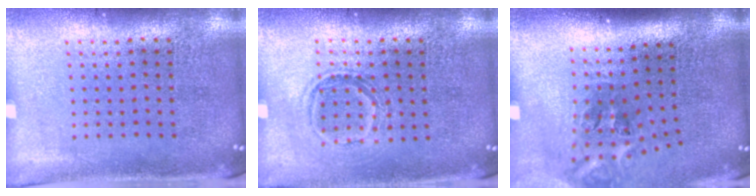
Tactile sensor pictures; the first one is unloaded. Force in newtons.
{"total": 1.2, "press": 1.0, "slide": 0.6}
{"total": 2.3, "press": 1.4, "slide": 1.8}